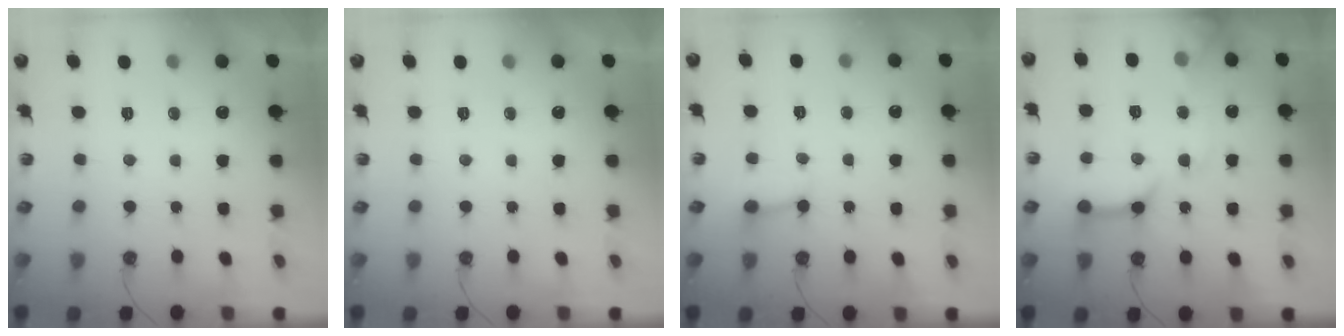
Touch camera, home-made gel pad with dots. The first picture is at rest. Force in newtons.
{"total": 0.0}
{"total": 3.0, "press": 2.9, "slide": 0.4}
{"total": 13.0, "press": 12.9, "slide": 1.7}